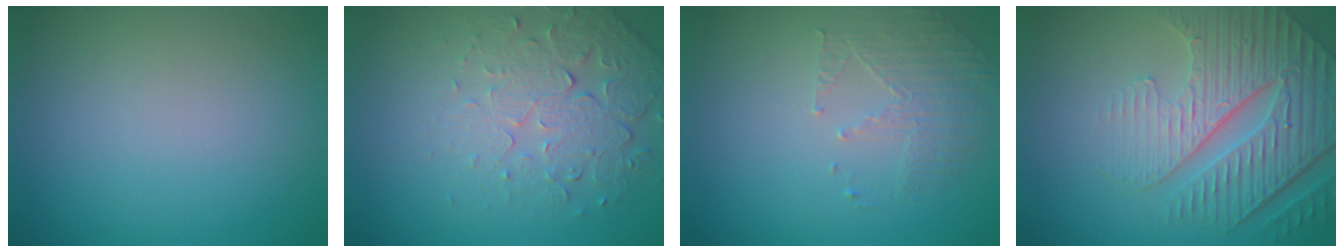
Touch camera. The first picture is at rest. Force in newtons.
{"total": 4.9, "press": 3.4, "slide": 3.6}
{"total": 1.8, "press": 1.1, "slide": 1.4}
{"total": 7.3, "press": 5.5, "slide": 4.7}